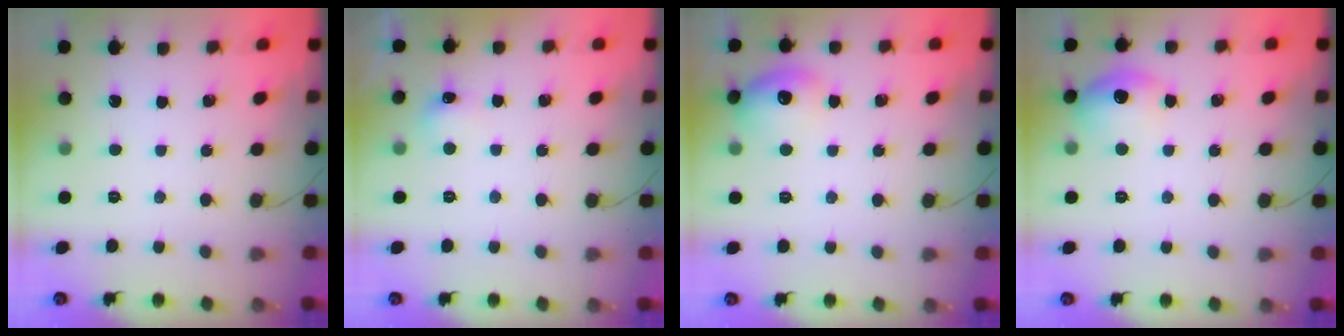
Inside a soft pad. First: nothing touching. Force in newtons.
{"total": 5.9, "press": 5.8, "slide": 1.2}
{"total": 11.8, "press": 11.8, "slide": 0.8}
{"total": 10.2, "press": 10.2, "slide": 1.1}